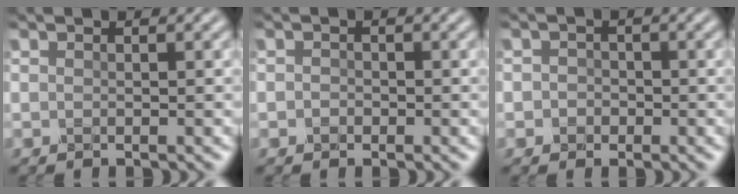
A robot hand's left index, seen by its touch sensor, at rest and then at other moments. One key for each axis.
{"total": 0.7, "fx": -0.2, "fy": 0.7, "fz": 0.2, "tx": -0.002, "ty": -0.004, "tz": -0.007}
{"total": 1.6, "fx": -0.2, "fy": 1.5, "fz": 0.4, "tx": 0.011, "ty": 0.002, "tz": -0.017}